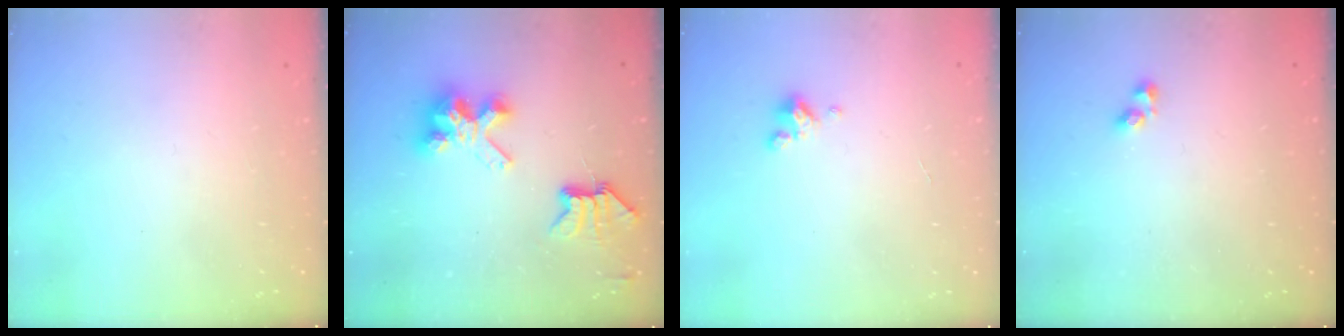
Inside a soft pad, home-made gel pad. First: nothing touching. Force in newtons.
{"total": 7.1, "press": 7.1, "slide": 0.1}
{"total": 2.5, "press": 2.5, "slide": 0.3}
{"total": 1.3, "press": 1.2, "slide": 0.2}